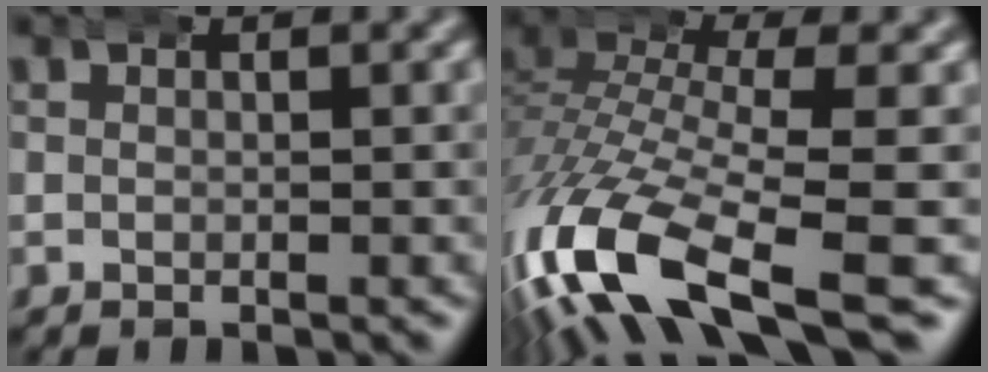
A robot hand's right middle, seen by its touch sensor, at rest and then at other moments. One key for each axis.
{"total": 10.8, "fx": -5.1, "fy": 5.5, "fz": 7.8, "tx": -0.198, "ty": -0.048, "tz": -0.065}